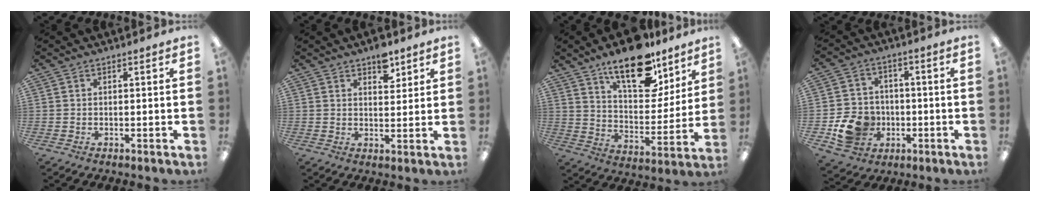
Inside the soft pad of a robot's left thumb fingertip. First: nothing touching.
{"total": 5.9, "force": [4.0, 3.0, 3.1], "torque": [-0.021, -0.022, 0.063]}
{"total": 18.0, "force": [13.0, 7.8, 9.7], "torque": [-0.146, -0.080, 0.223]}
{"total": 11.5, "force": [-3.7, 9.8, 4.8], "torque": [-0.102, 0.026, -0.059]}